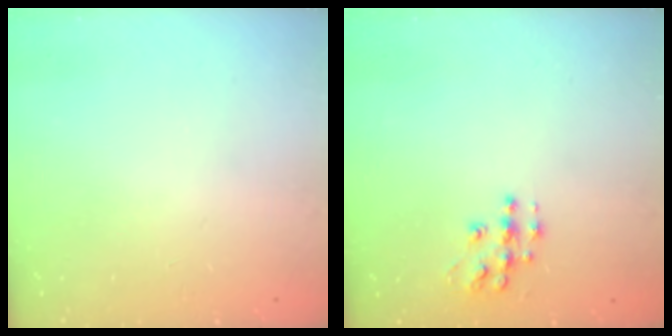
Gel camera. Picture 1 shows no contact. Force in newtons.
{"total": 9.4, "press": 9.4, "slide": 0.5}